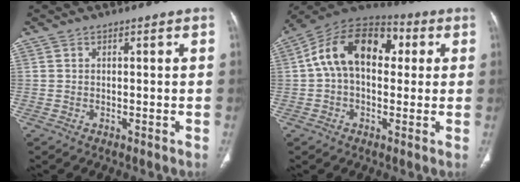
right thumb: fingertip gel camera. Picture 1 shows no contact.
{"total": 16.1, "force": [2.9, 10.3, 12.1], "torque": [-0.179, 0.039, 0.037]}